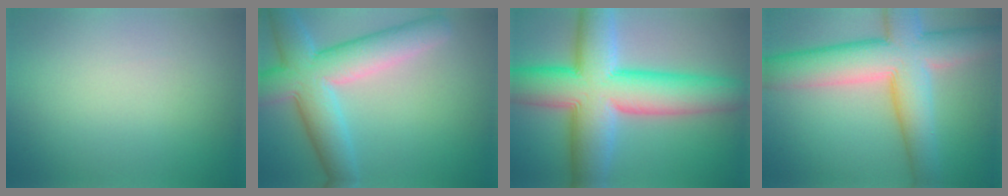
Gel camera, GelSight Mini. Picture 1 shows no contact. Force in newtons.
{"total": 8.6, "press": 8.5, "slide": 0.5}
{"total": 13.0, "press": 13.0, "slide": 0.2}
{"total": 10.9, "press": 10.9, "slide": 0.5}